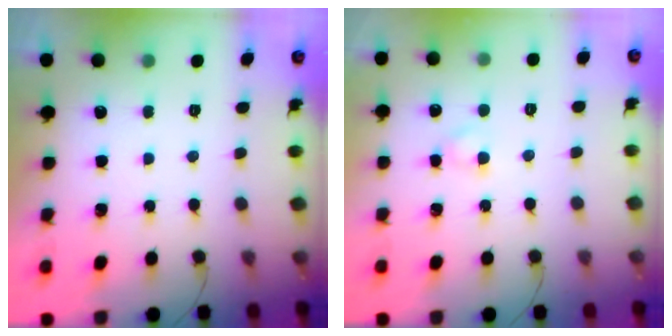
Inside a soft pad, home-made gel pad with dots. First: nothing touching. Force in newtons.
{"total": 2.8, "press": 2.6, "slide": 1.0}